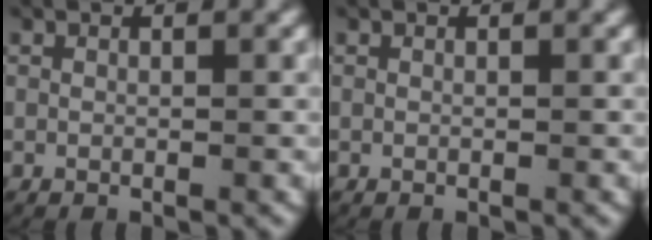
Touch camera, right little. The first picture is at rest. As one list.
[{"total": 0.0}]